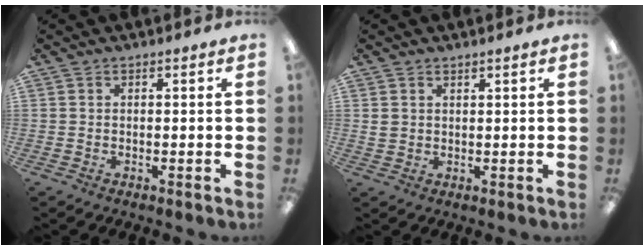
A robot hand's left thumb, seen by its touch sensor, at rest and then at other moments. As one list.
[{"total": 1.8, "force": [1.2, 1.3, 0.4], "torque": [-0.010, 0.001, 0.022]}]